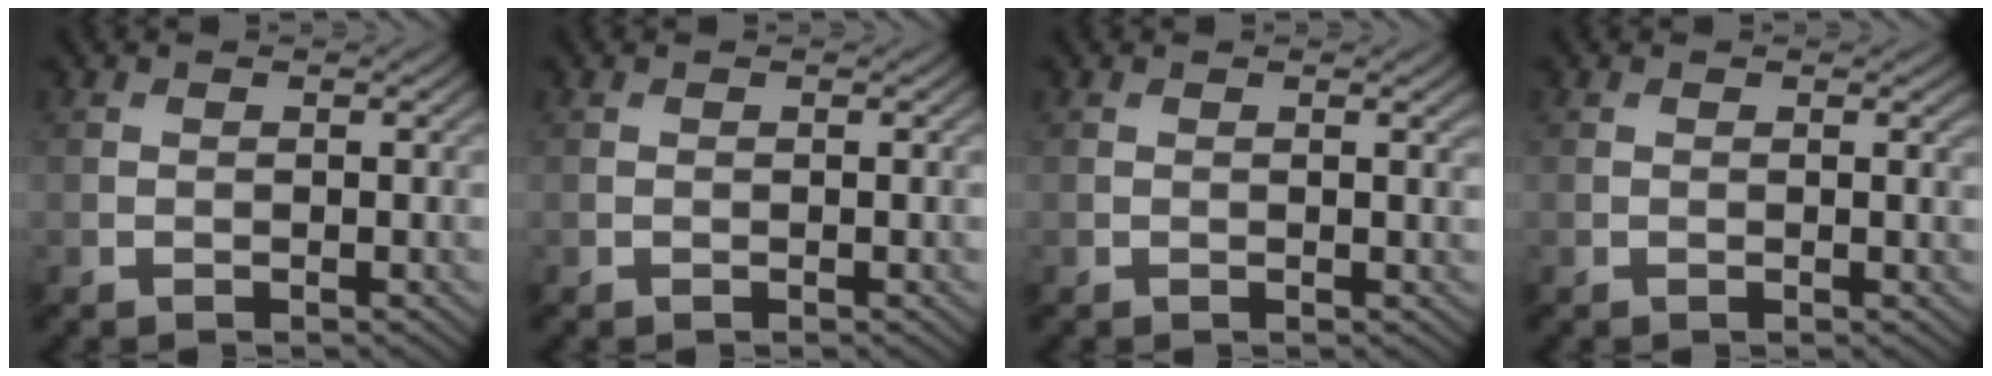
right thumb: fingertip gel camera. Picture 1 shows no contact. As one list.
[{"total": 0.0}, {"total": 1.0, "force": [0.4, 0.1, 0.9], "torque": [-0.013, 0.000, 0.005]}, {"total": 0.5, "force": [0.2, 0.1, 0.5], "torque": [-0.006, -0.002, 0.001]}]